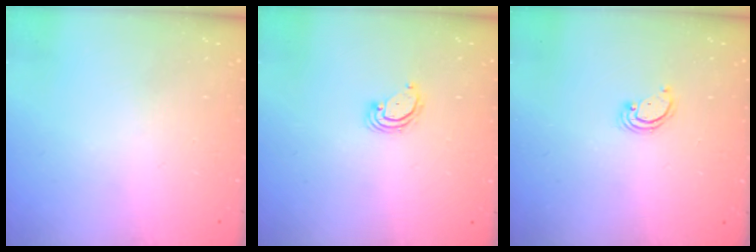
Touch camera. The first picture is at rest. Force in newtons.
{"total": 2.9, "press": 2.9, "slide": 0.3}
{"total": 1.7, "press": 1.7, "slide": 0.1}